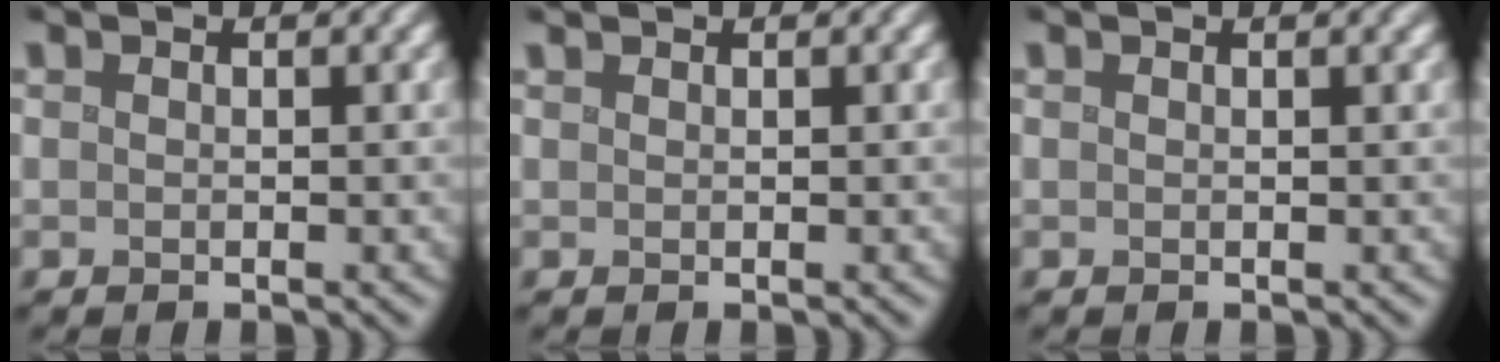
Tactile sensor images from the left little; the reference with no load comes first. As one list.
[{"total": 0.9, "force": [0.8, 0.3, 0.4], "torque": [0.002, -0.001, 0.003]}, {"total": 1.6, "force": [0.9, 0.7, 1.2], "torque": [-0.005, 0.008, 0.001]}]